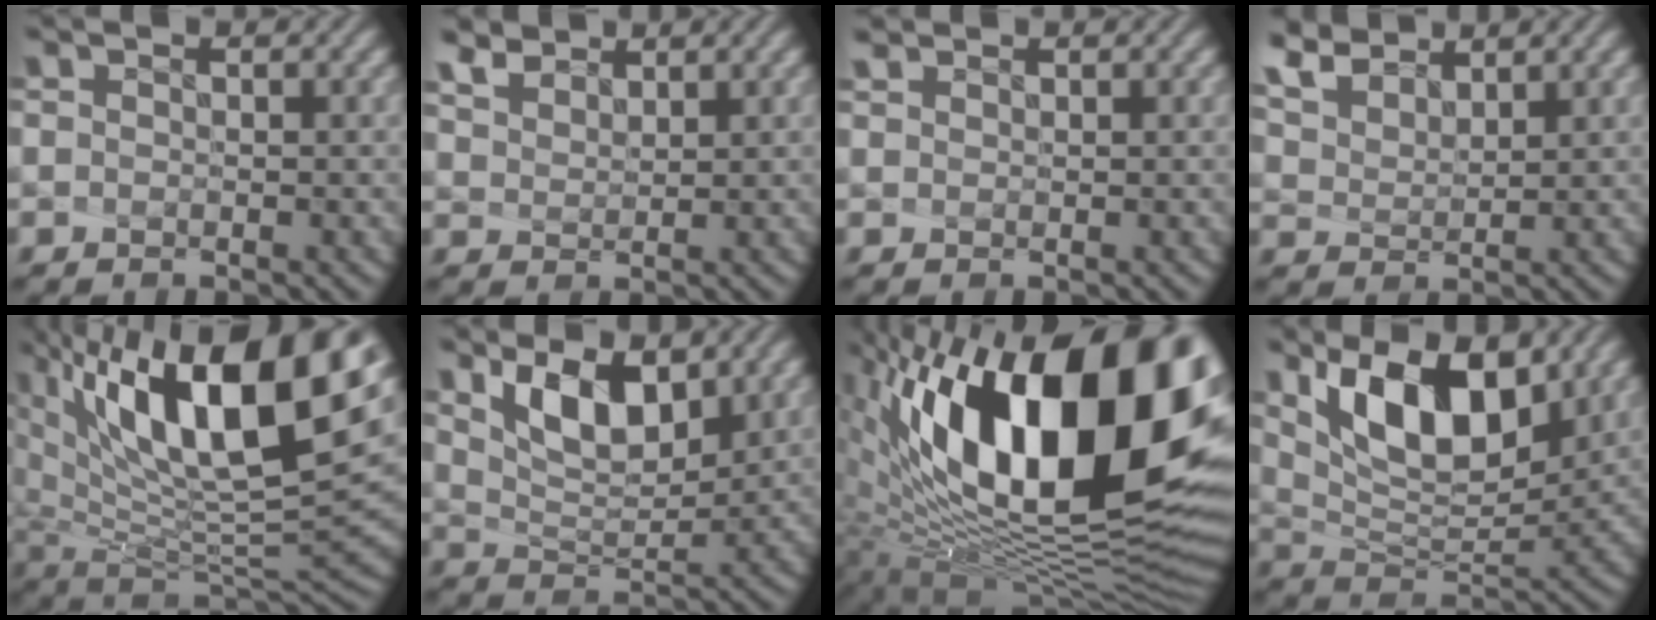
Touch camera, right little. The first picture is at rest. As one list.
[{"total": 2.8, "force": [2.6, 0.8, 0.5], "torque": [-0.031, -0.003, 0.058]}, {"total": 0.8, "force": [0.5, -0.3, -0.5], "torque": [0.002, -0.002, 0.015]}, {"total": 5.0, "force": [4.3, 1.8, 1.6], "torque": [-0.071, 0.001, 0.088]}, {"total": 15.6, "force": [7.0, 5.7, 12.8], "torque": [-0.224, 0.012, 0.128]}, {"total": 5.4, "force": [3.1, 2.1, 3.9], "torque": [-0.074, 0.004, 0.050]}, {"total": 18.7, "force": [4.9, 8.7, 15.8], "torque": [-0.241, 0.011, 0.088]}, {"total": 9.3, "force": [4.8, 3.6, 7.1], "torque": [-0.120, -0.003, 0.088]}]